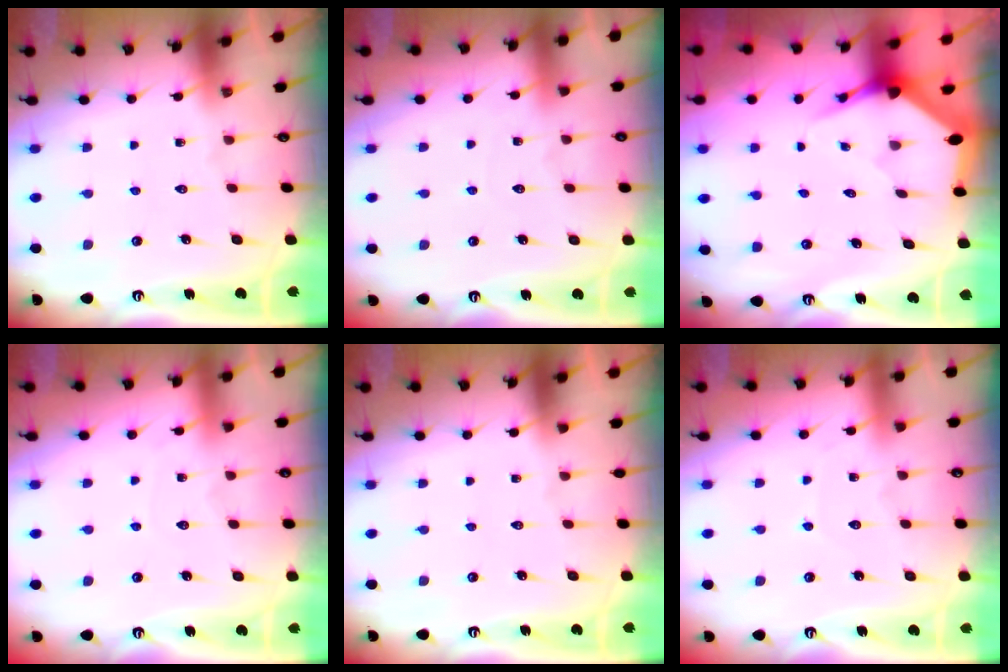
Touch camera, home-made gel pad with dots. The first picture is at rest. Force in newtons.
{"total": 3.9, "press": 3.9, "slide": 0.4}
{"total": 4.6, "press": 4.6, "slide": 0.2}
{"total": 2.7, "press": 2.7, "slide": 0.2}
{"total": 0.0}
{"total": 2.9, "press": 2.9, "slide": 0.3}